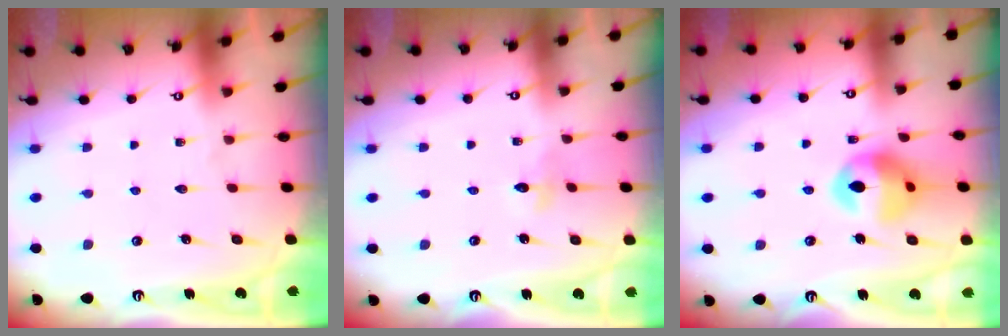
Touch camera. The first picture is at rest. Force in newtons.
{"total": 2.6, "press": 2.6, "slide": 0.3}
{"total": 14.1, "press": 14.0, "slide": 1.6}